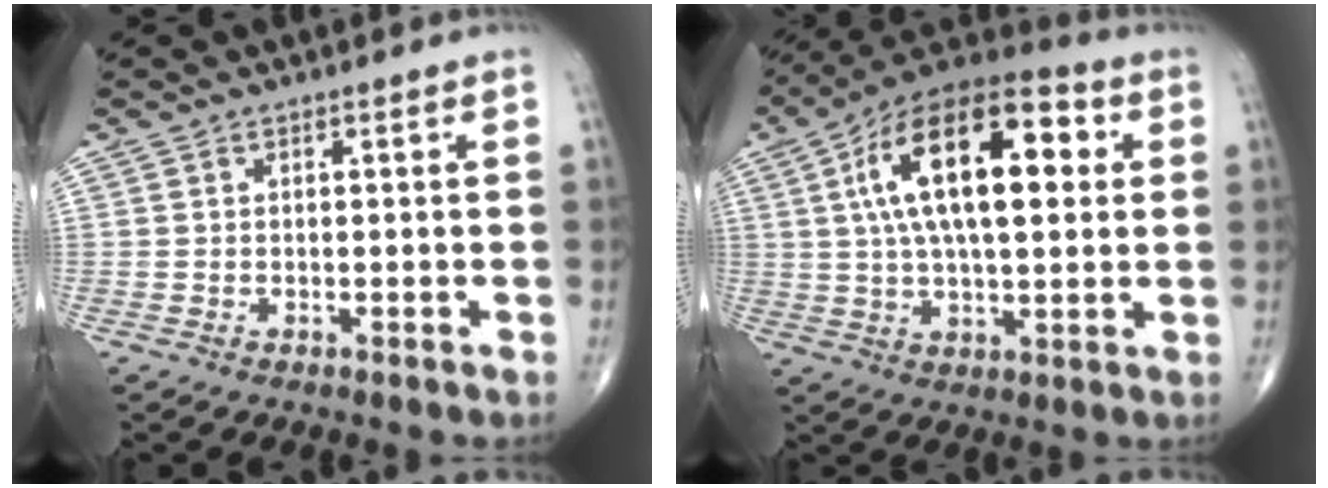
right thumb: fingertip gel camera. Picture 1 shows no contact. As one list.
[{"total": 21.9, "force": [4.9, 9.9, 19.0], "torque": [-0.308, 0.018, 0.070]}]